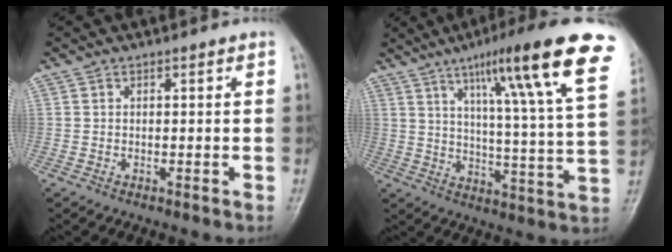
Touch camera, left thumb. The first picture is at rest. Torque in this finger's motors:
{"motor_torque": [1.08, 0.78, 1.49, -1.30, 0.33]}